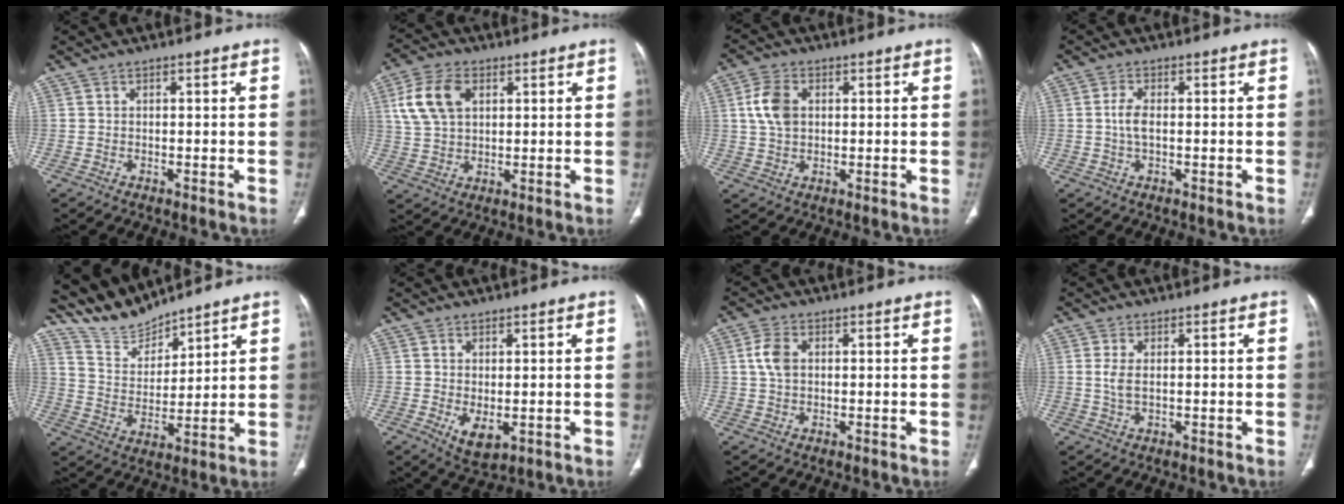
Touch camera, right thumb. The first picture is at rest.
{"total": 10.2, "force": [3.4, 6.3, 7.2], "torque": [-0.139, 0.004, 0.068]}
{"total": 6.5, "force": [1.3, 4.4, 4.6], "torque": [-0.091, 0.004, 0.024]}
{"total": 2.9, "force": [-0.1, 1.3, 2.6], "torque": [-0.060, 0.003, -0.004]}
{"total": 8.8, "force": [8.6, 1.8, 0.7], "torque": [-0.003, -0.053, 0.186]}
{"total": 4.5, "force": [-0.7, 2.5, 3.7], "torque": [-0.056, -0.011, 0.005]}
{"total": 4.3, "force": [0.8, 2.7, 3.2], "torque": [-0.075, 0.006, 0.016]}
{"total": 3.0, "force": [0.4, 1.3, 2.6], "torque": [-0.066, 0.000, 0.012]}